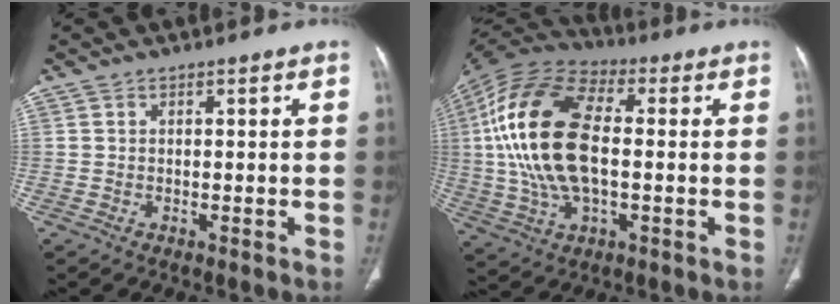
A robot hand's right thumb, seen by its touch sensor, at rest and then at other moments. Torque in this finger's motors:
{"motor_torque": [-0.03, 4.97, 2.77, 0.00, 0.34]}